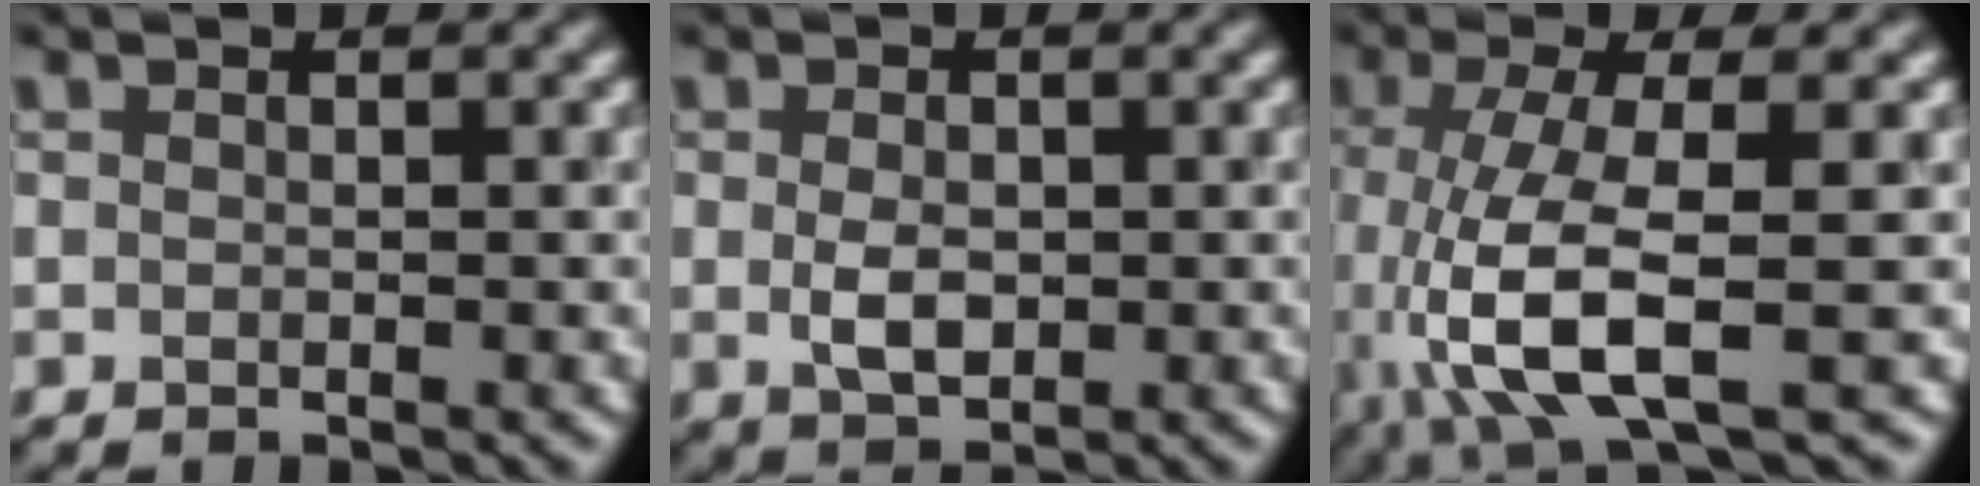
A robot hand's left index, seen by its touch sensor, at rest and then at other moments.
{"total": 2.5, "force": [-0.1, 1.6, 2.0], "torque": [-0.039, 0.001, 0.002]}
{"total": 8.2, "force": [-2.2, 2.5, 7.5], "torque": [-0.166, -0.007, -0.043]}